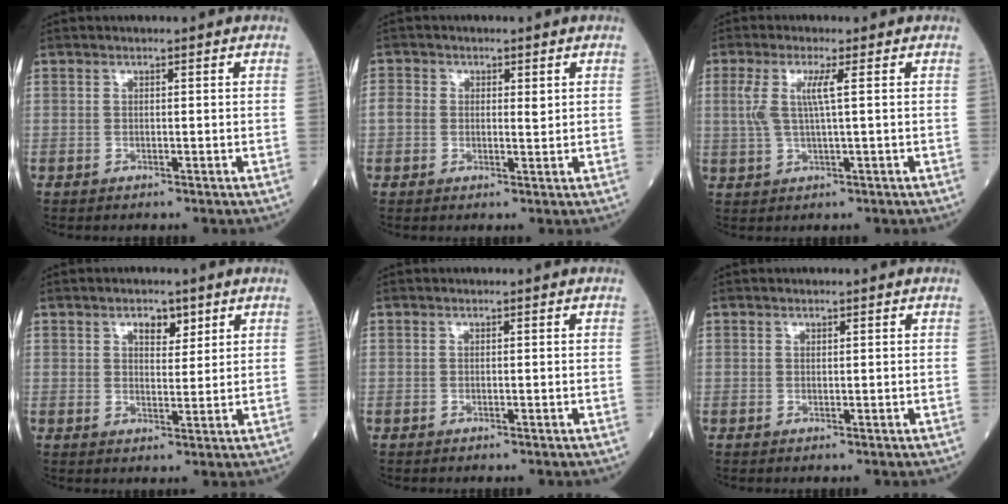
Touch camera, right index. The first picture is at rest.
{"total": 2.7, "force": [0.4, 1.8, 2.0], "torque": [-0.032, 0.005, 0.005]}
{"total": 4.1, "force": [0.9, -0.1, 4.0], "torque": [-0.090, 0.009, 0.023]}
{"total": 3.4, "force": [2.1, 1.7, 2.1], "torque": [-0.029, 0.002, 0.034]}
{"total": 0.0}
{"total": 0.0}